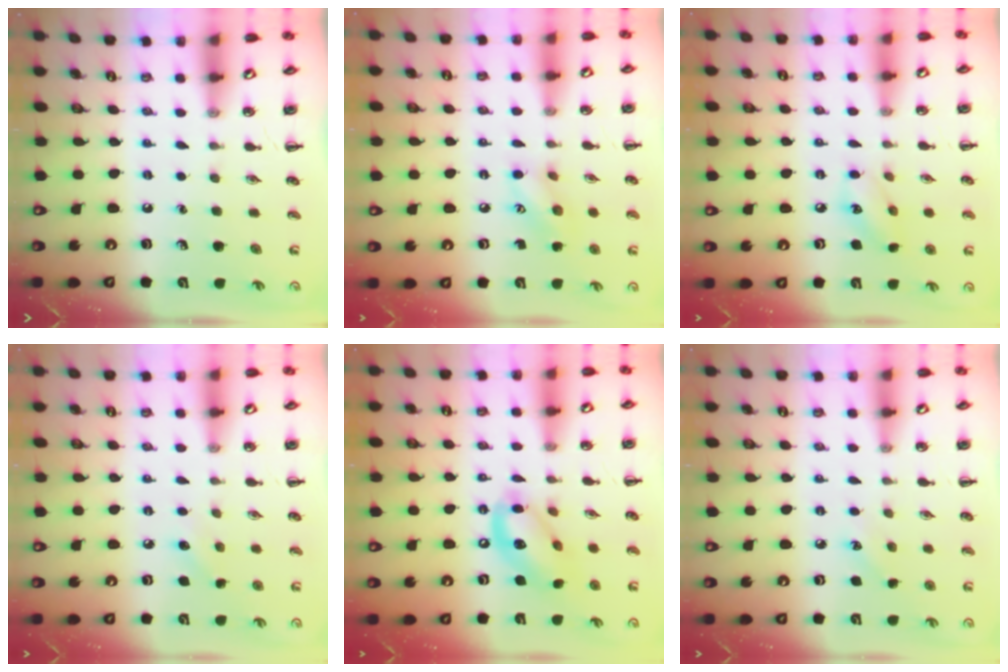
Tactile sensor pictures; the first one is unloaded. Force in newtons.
{"total": 8.1, "press": 8.1, "slide": 0.7}
{"total": 7.0, "press": 7.0, "slide": 0.7}
{"total": 5.7, "press": 5.6, "slide": 1.4}
{"total": 13.9, "press": 13.5, "slide": 3.4}
{"total": 4.6, "press": 4.4, "slide": 1.3}